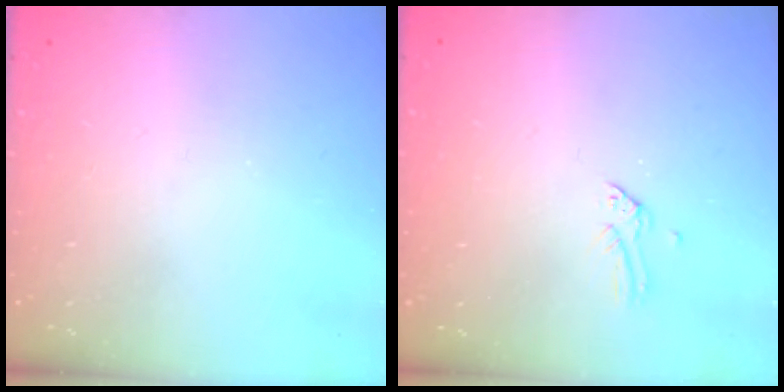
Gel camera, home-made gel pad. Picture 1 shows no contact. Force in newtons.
{"total": 0.0}